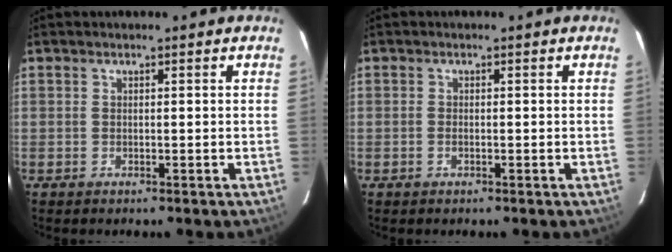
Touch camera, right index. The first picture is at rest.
{"total": 0.8, "force": [-0.4, 0.5, 0.5], "torque": [-0.013, -0.001, -0.007]}